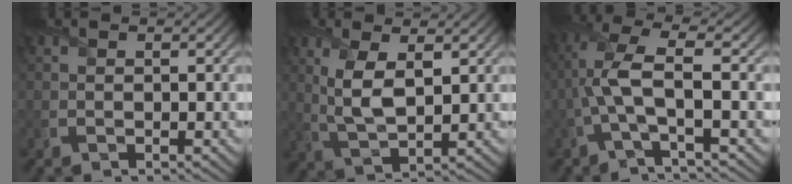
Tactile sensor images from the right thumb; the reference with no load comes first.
{"total": 6.1, "force": [1.8, 2.5, 5.2], "torque": [-0.123, -0.003, 0.042]}
{"total": 6.7, "force": [-0.9, 1.6, 6.4], "torque": [-0.149, 0.020, -0.034]}